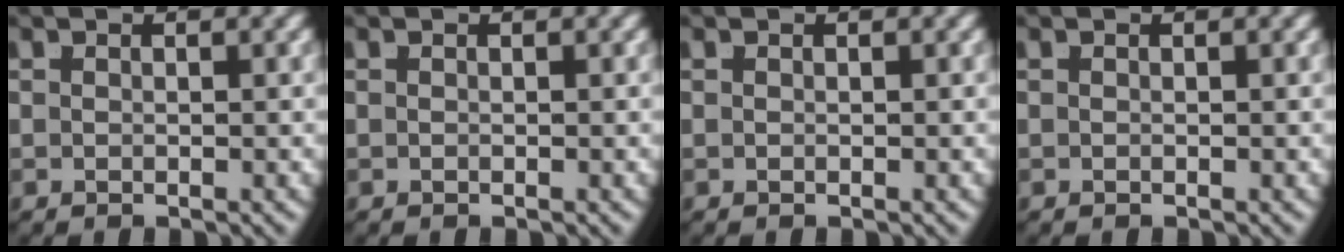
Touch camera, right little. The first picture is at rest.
{"total": 0.0}
{"total": 0.0}
{"total": 0.0}